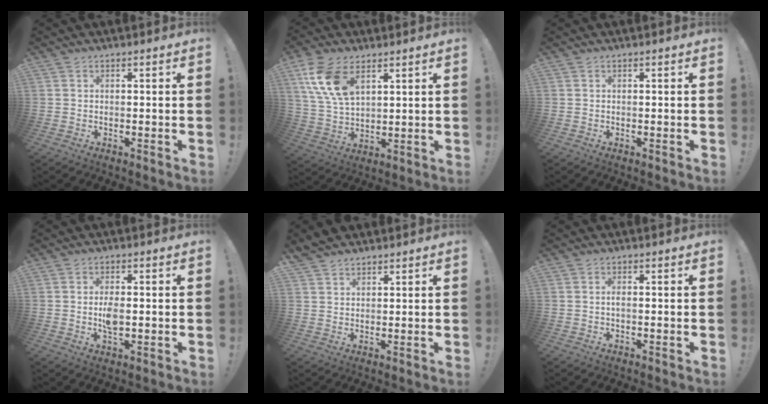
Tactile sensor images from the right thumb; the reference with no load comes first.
{"total": 13.4, "force": [6.8, 7.5, 8.7], "torque": [-0.174, -0.014, 0.129]}
{"total": 0.0}
{"total": 4.6, "force": [-0.3, 2.1, 4.1], "torque": [-0.064, -0.003, -0.009]}
{"total": 3.7, "force": [3.2, 1.6, 0.7], "torque": [-0.005, -0.022, 0.060]}
{"total": 1.0, "force": [-0.4, 0.1, 0.9], "torque": [-0.017, 0.001, -0.007]}